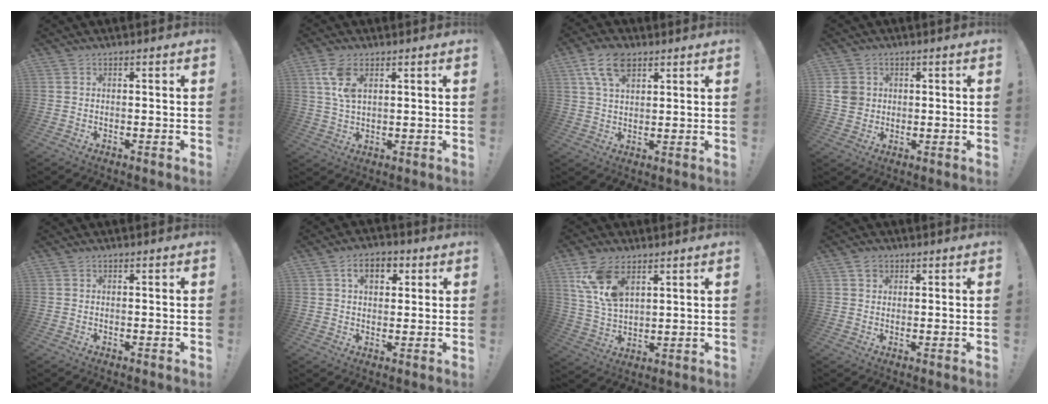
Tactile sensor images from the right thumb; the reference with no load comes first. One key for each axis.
{"total": 7.2, "fx": 3.2, "fy": 3.3, "fz": 5.5, "tx": -0.103, "ty": -0.008, "tz": 0.056}
{"total": 9.9, "fx": 5.2, "fy": 5.2, "fz": 6.5, "tx": -0.122, "ty": -0.004, "tz": 0.101}
{"total": 5.2, "fx": 0.7, "fy": 4.9, "fz": 1.5, "tx": -0.034, "ty": 0.005, "tz": 0.018}
{"total": 0.0}
{"total": 7.3, "fx": 2.7, "fy": 4.7, "fz": 4.9, "tx": -0.070, "ty": 0.006, "tz": 0.046}
{"total": 12.2, "fx": 6.8, "fy": 6.4, "fz": 7.8, "tx": -0.154, "ty": -0.024, "tz": 0.127}
{"total": 2.4, "fx": 1.4, "fy": 1.9, "fz": 0.8, "tx": -0.005, "ty": -0.002, "tz": 0.024}